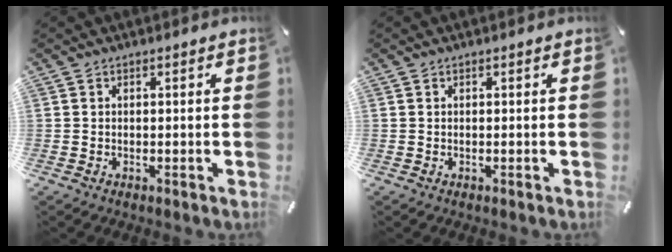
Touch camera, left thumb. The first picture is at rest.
{"total": 0.0}